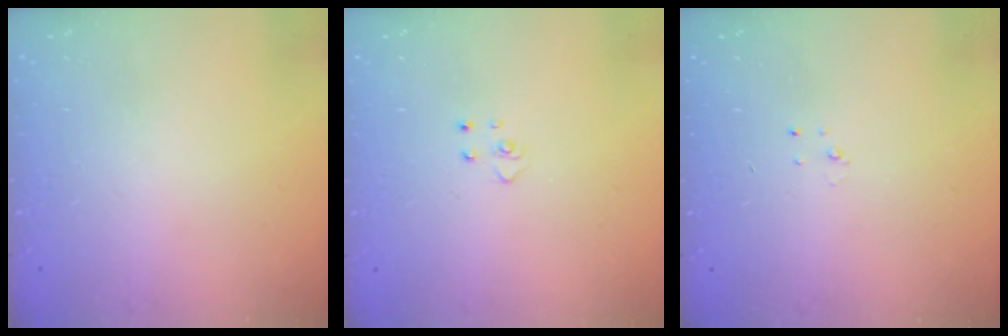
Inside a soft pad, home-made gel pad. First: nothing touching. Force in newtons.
{"total": 3.2, "press": 3.2, "slide": 0.4}
{"total": 2.3, "press": 2.3, "slide": 0.3}